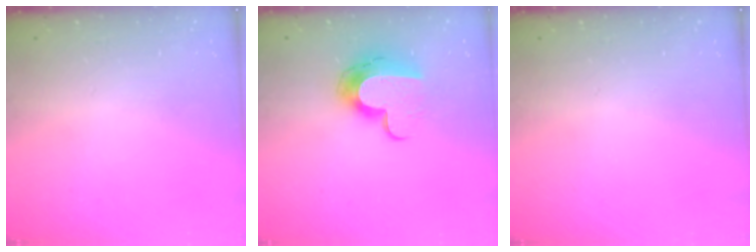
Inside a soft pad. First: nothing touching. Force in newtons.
{"total": 12.2, "press": 12.2, "slide": 0.3}
{"total": 0.0}